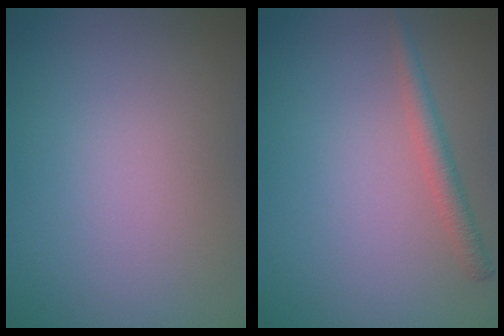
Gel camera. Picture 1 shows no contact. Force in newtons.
{"total": 1.8, "press": 1.8, "slide": 0.1}